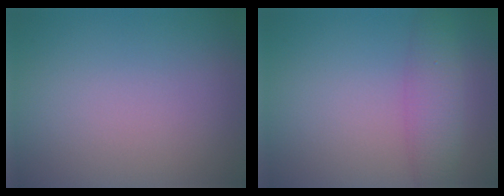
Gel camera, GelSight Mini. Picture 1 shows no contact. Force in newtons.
{"total": 3.6, "press": 3.6, "slide": 0.1}